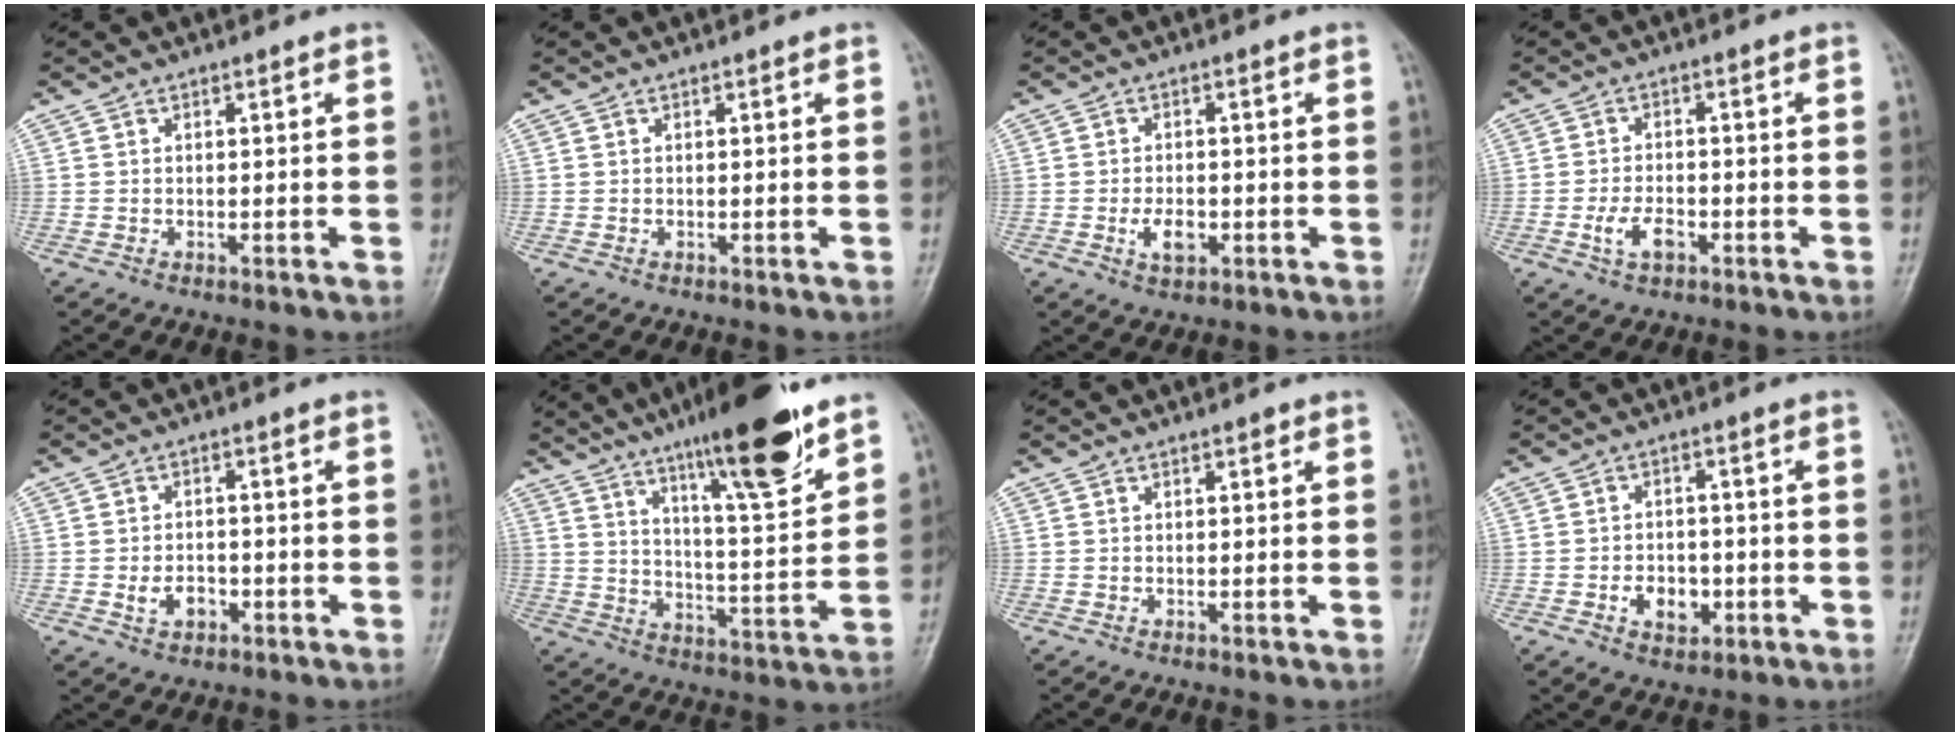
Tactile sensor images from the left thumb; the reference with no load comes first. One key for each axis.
{"total": 0.0}
{"total": 4.0, "fx": -1.1, "fy": 2.4, "fz": 3.0, "tx": -0.049, "ty": 0.000, "tz": -0.018}
{"total": 4.5, "fx": -1.9, "fy": 2.5, "fz": 3.2, "tx": -0.061, "ty": 0.010, "tz": -0.035}
{"total": 4.0, "fx": -1.4, "fy": 2.9, "fz": 2.4, "tx": -0.034, "ty": 0.009, "tz": -0.021}
{"total": 17.9, "fx": 11.9, "fy": 2.6, "fz": 13.1, "tx": -0.185, "ty": -0.063, "tz": 0.191}
{"total": 0.6, "fx": 0.3, "fy": 0.2, "fz": 0.4, "tx": -0.005, "ty": -0.001, "tz": 0.004}
{"total": 5.6, "fx": -1.7, "fy": 4.1, "fz": 3.4, "tx": -0.030, "ty": 0.010, "tz": -0.023}